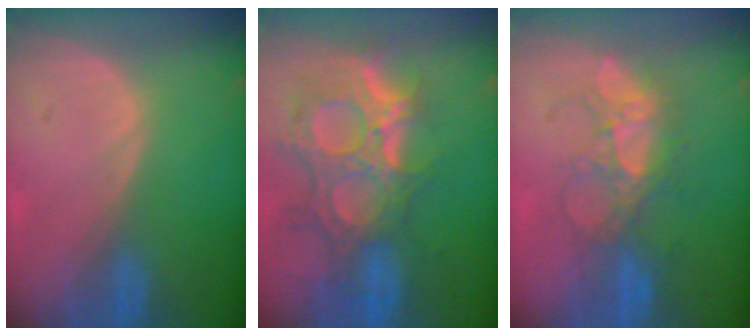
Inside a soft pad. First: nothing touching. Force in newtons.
{"total": 12.5, "press": 10.9, "slide": 6.1}
{"total": 6.4, "press": 6.2, "slide": 1.5}